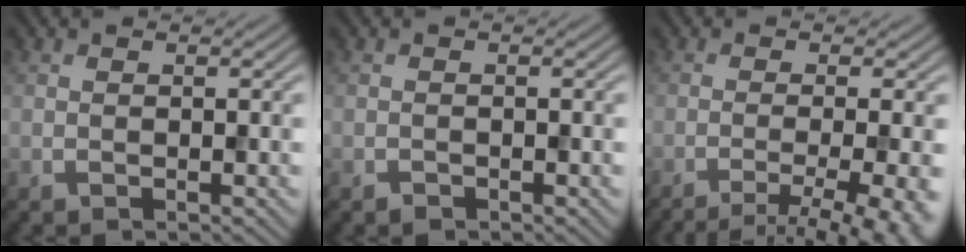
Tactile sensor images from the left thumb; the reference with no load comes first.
{"total": 0.6, "force": [-0.5, 0.3, 0.1], "torque": [0.000, -0.002, -0.008]}
{"total": 8.0, "force": [-4.0, 1.8, 6.7], "torque": [-0.087, -0.007, -0.053]}